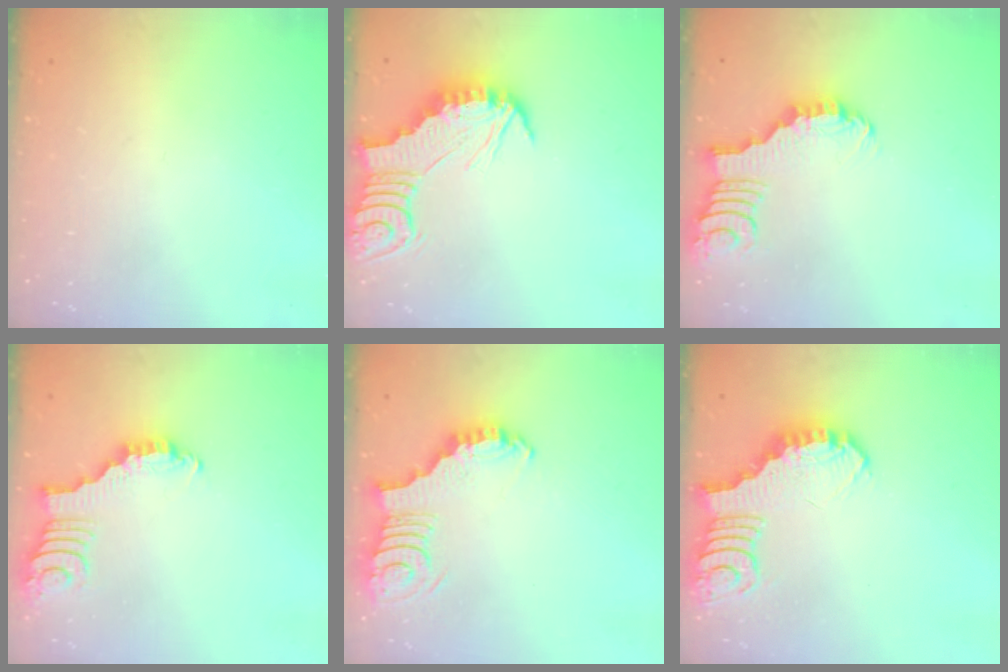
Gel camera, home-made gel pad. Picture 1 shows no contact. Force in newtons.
{"total": 2.5, "press": 2.5, "slide": 0.2}
{"total": 2.2, "press": 2.2, "slide": 0.4}
{"total": 2.8, "press": 2.8, "slide": 0.4}
{"total": 4.0, "press": 3.9, "slide": 0.6}
{"total": 3.6, "press": 3.6, "slide": 0.6}